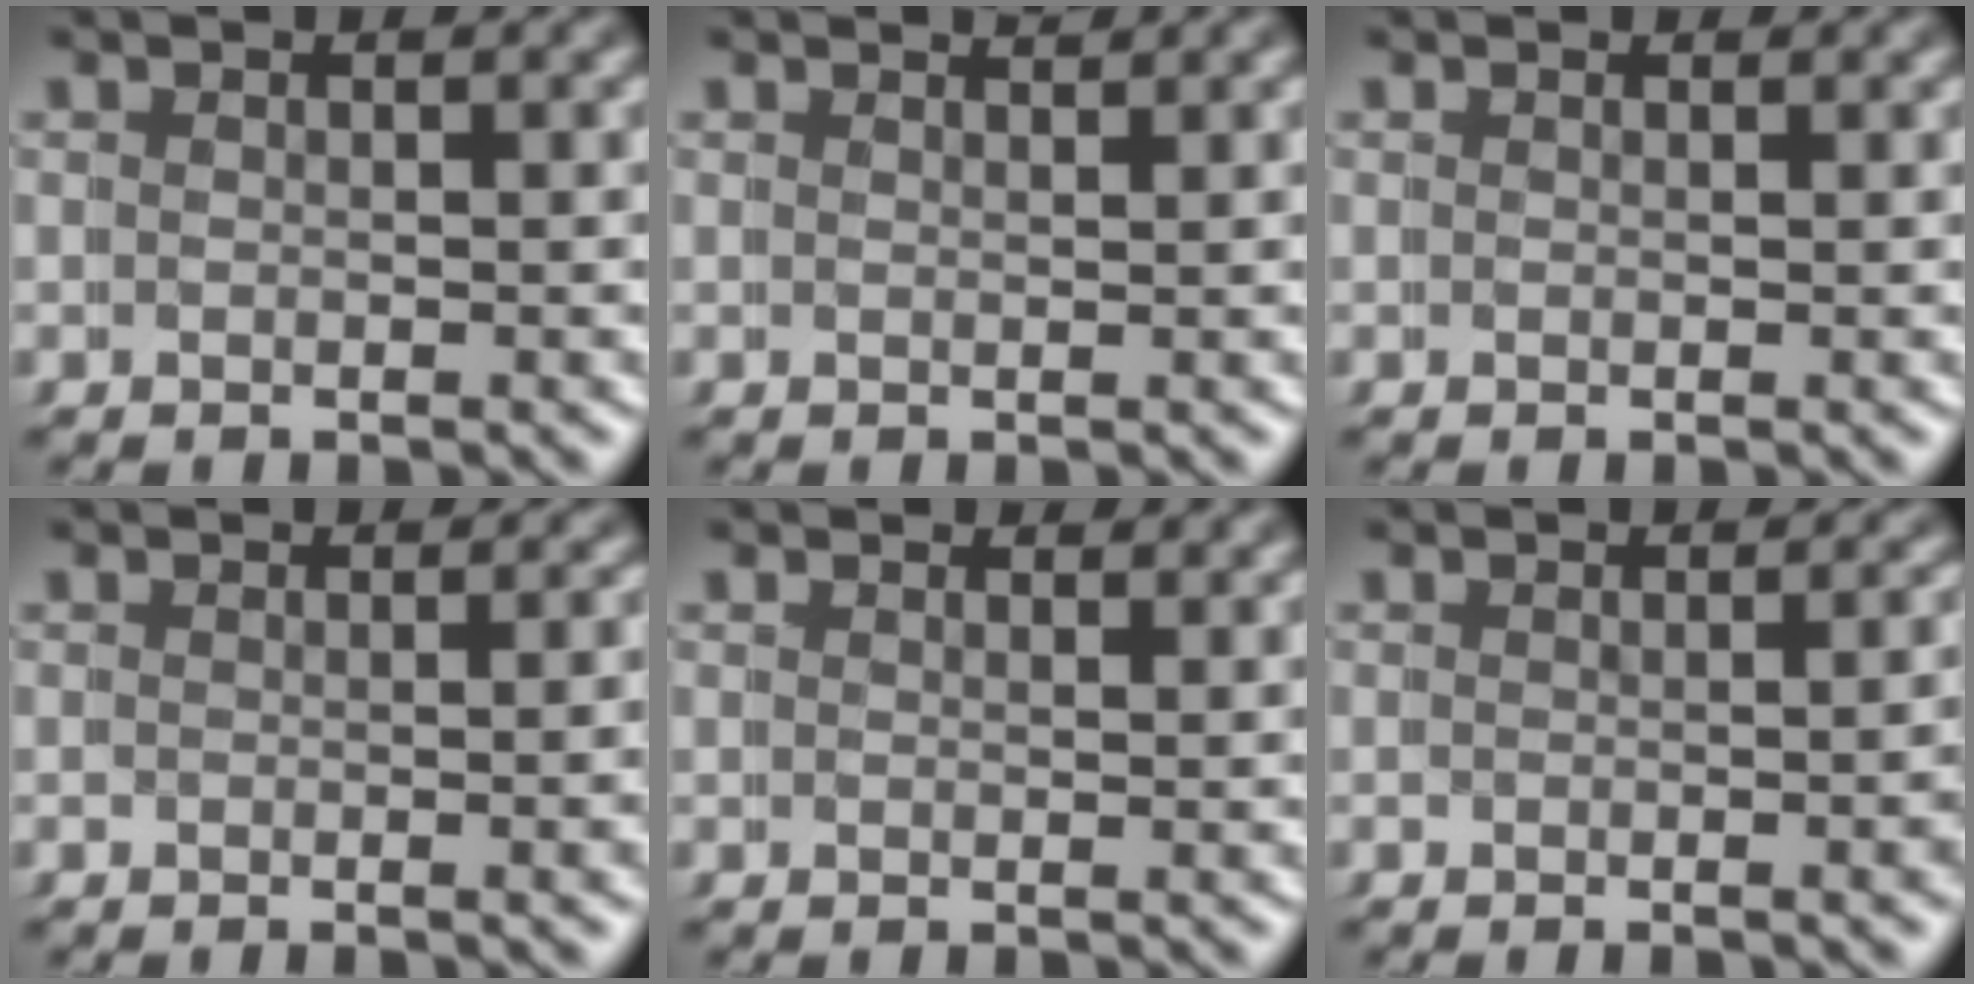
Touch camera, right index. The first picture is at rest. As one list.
[{"total": 1.1, "force": [1.0, -0.2, 0.4], "torque": [-0.004, -0.002, 0.017]}, {"total": 0.0}, {"total": 2.0, "force": [-0.5, -0.1, 1.9], "torque": [-0.012, 0.006, -0.011]}, {"total": 1.0, "force": [0.9, 0.1, 0.2], "torque": [-0.005, -0.005, 0.013]}, {"total": 2.6, "force": [-0.4, 0.2, 2.6], "torque": [-0.019, 0.008, -0.011]}]